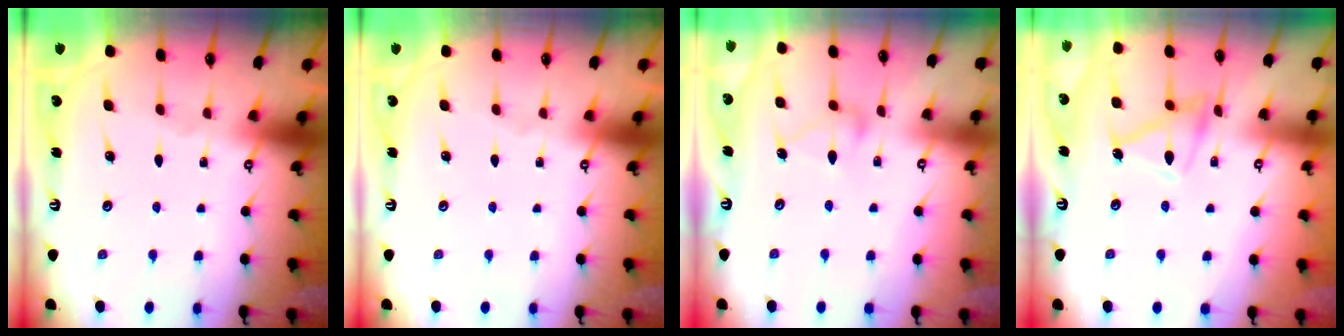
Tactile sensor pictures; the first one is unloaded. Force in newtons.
{"total": 0.0}
{"total": 8.7, "press": 8.7, "slide": 0.5}
{"total": 11.9, "press": 11.9, "slide": 0.7}